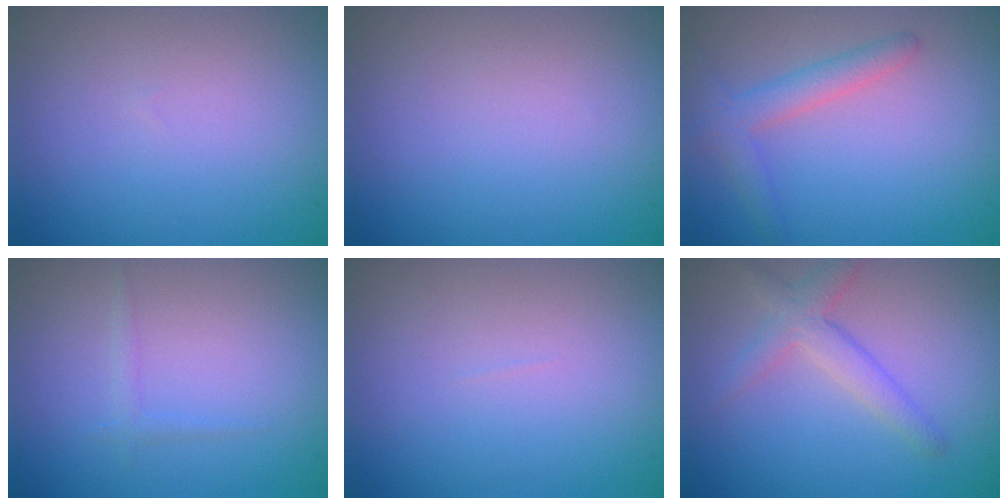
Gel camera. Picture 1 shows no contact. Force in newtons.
{"total": 0.0}
{"total": 2.6, "press": 2.5, "slide": 0.1}
{"total": 0.8, "press": 0.8, "slide": 0.1}
{"total": 0.0}
{"total": 2.7, "press": 2.7, "slide": 0.1}